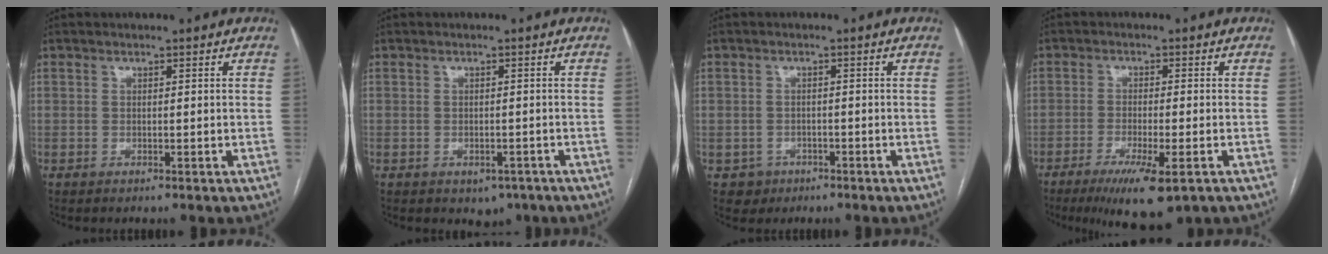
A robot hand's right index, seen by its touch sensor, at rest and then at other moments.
{"total": 3.0, "force": [-1.8, 2.0, 1.3], "torque": [-0.007, 0.003, -0.013]}
{"total": 3.0, "force": [-1.3, 2.7, -0.1], "torque": [0.011, 0.013, -0.019]}
{"total": 9.2, "force": [-5.4, 1.4, 7.2], "torque": [-0.116, -0.023, -0.082]}